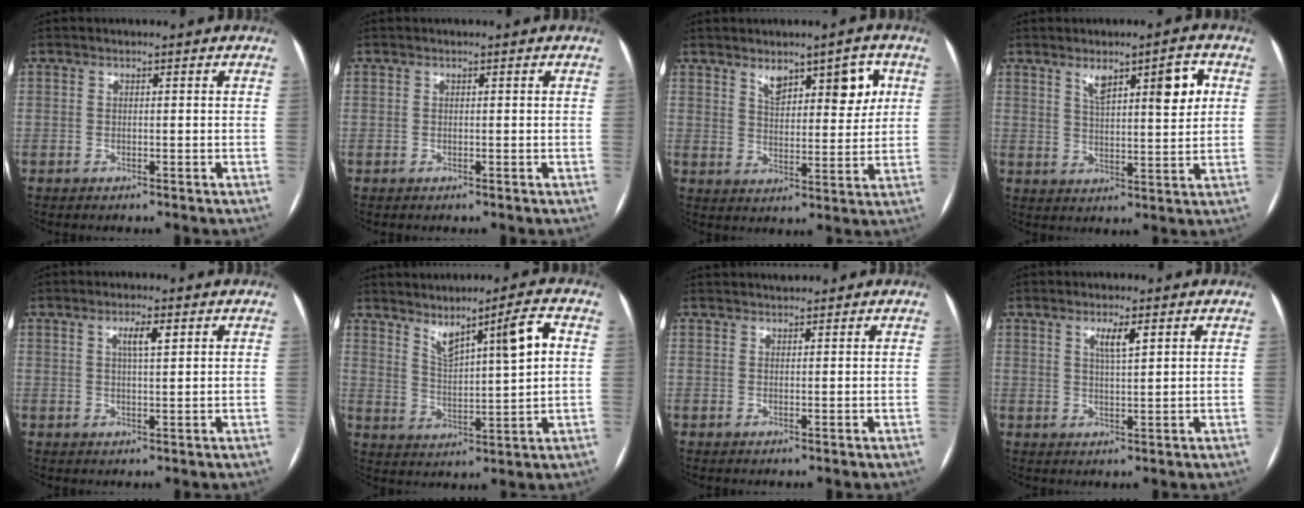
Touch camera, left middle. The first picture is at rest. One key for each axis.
{"total": 0.0}
{"total": 8.9, "fx": 4.6, "fy": 3.6, "fz": 6.7, "tx": -0.083, "ty": 0.004, "tz": 0.072}
{"total": 8.8, "fx": 3.8, "fy": 1.8, "fz": 7.7, "tx": -0.114, "ty": 0.007, "tz": 0.059}
{"total": 3.0, "fx": 1.3, "fy": 0.4, "fz": 2.6, "tx": -0.047, "ty": 0.001, "tz": 0.021}
{"total": 8.3, "fx": 3.7, "fy": 0.1, "fz": 7.5, "tx": -0.129, "ty": 0.007, "tz": 0.071}
{"total": 2.5, "fx": 2.4, "fy": 0.6, "fz": 0.3, "tx": -0.002, "ty": 0.023, "tz": 0.039}
{"total": 3.2, "fx": 1.6, "fy": 0.3, "fz": 2.7, "tx": -0.049, "ty": 0.000, "tz": 0.028}